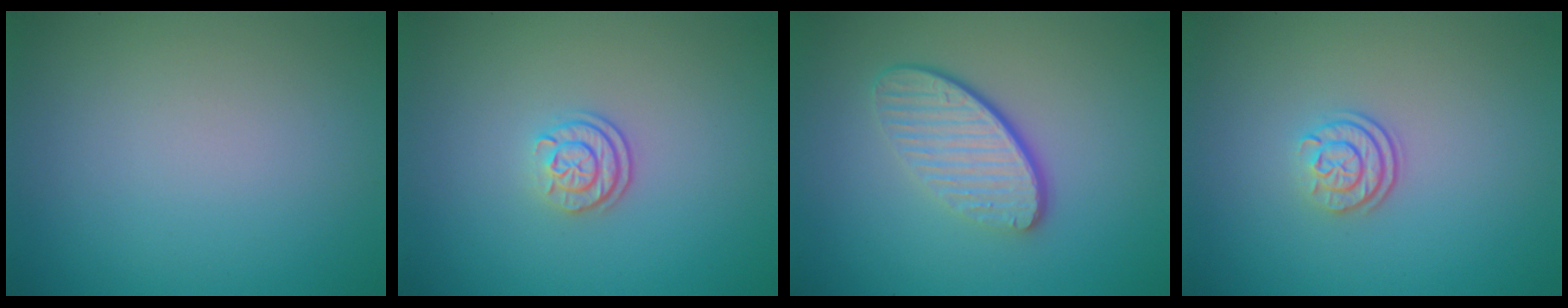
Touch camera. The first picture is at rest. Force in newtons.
{"total": 2.2, "press": 1.8, "slide": 1.3}
{"total": 4.6, "press": 3.2, "slide": 3.3}
{"total": 2.4, "press": 1.8, "slide": 1.6}